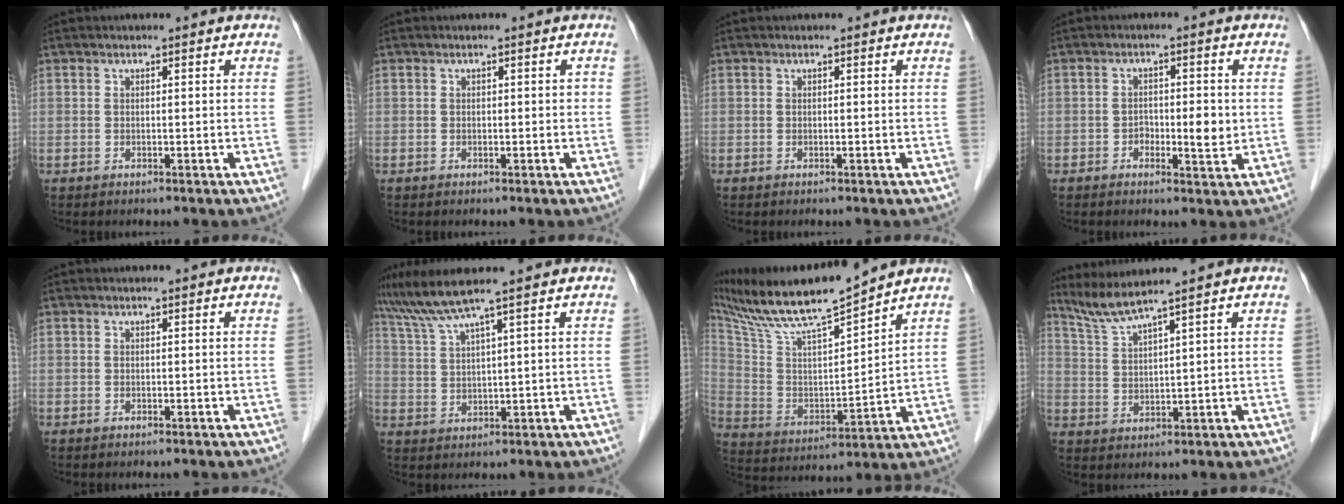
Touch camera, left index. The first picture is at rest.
{"total": 0.6, "force": [0.1, 0.4, 0.4], "torque": [-0.001, 0.004, 0.000]}
{"total": 0.0}
{"total": 3.7, "force": [-0.5, 1.6, 3.3], "torque": [-0.048, 0.001, -0.005]}
{"total": 0.0}
{"total": 6.3, "force": [5.1, -1.8, 3.3], "torque": [-0.074, 0.011, 0.105]}
{"total": 16.7, "force": [14.8, -0.1, 7.9], "torque": [-0.152, 0.004, 0.273]}
{"total": 5.3, "force": [4.7, -1.6, 2.0], "torque": [-0.050, -0.002, 0.102]}